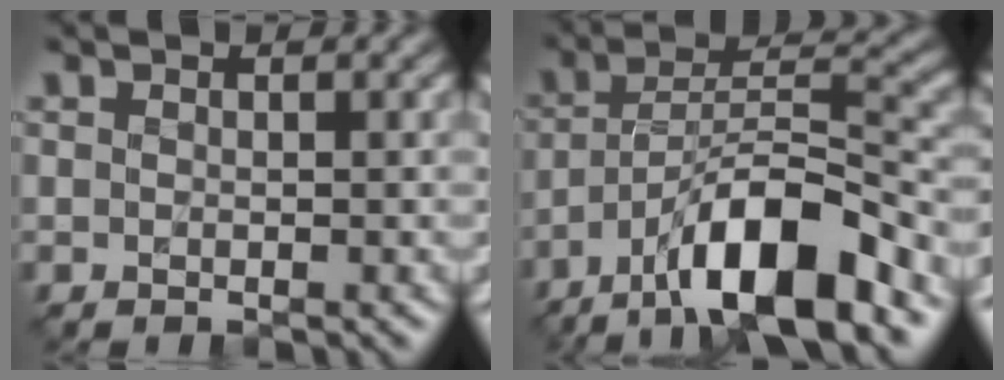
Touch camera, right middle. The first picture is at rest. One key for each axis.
{"total": 10.8, "fx": -6.5, "fy": 2.8, "fz": 8.2, "tx": -0.135, "ty": 0.019, "tz": -0.118}